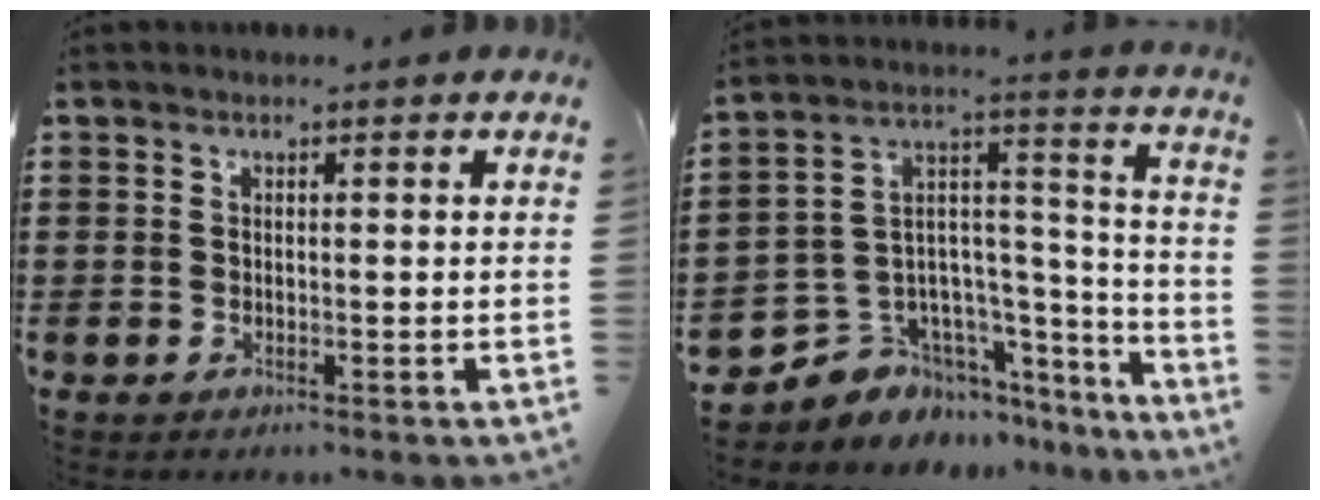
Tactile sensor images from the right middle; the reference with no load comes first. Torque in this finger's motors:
{"motor_torque": [2.14, 0.00, 0.09, 0.02]}